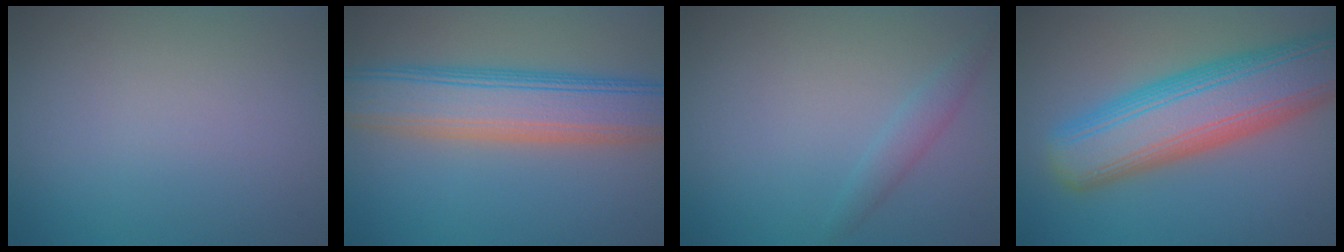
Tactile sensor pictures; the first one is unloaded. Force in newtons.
{"total": 8.0, "press": 8.0, "slide": 0.5}
{"total": 1.5, "press": 1.5, "slide": 0.0}
{"total": 10.8, "press": 10.8, "slide": 0.4}